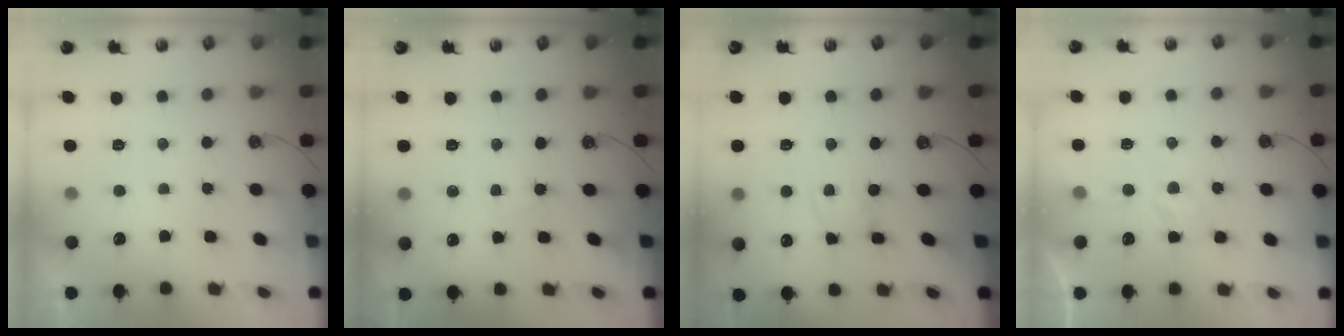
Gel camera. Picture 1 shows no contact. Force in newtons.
{"total": 2.8, "press": 2.7, "slide": 0.4}
{"total": 2.5, "press": 2.5, "slide": 0.1}
{"total": 4.6, "press": 4.6, "slide": 0.5}